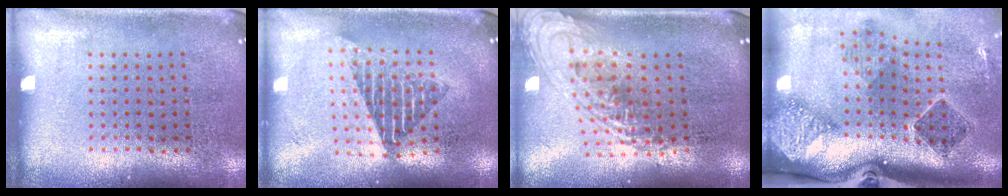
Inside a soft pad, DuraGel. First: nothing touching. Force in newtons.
{"total": 1.7, "press": 1.4, "slide": 1.0}
{"total": 2.0, "press": 1.5, "slide": 1.3}
{"total": 3.0, "press": 2.0, "slide": 2.3}